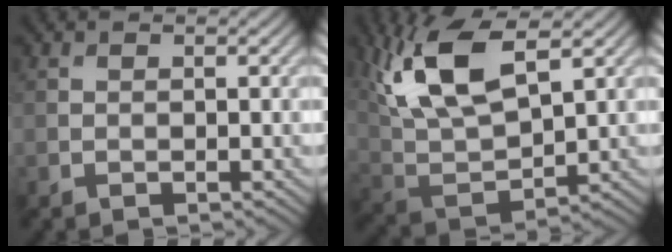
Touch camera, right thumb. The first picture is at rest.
{"total": 13.1, "force": [6.1, 5.4, 10.2], "torque": [-0.234, 0.008, 0.121]}